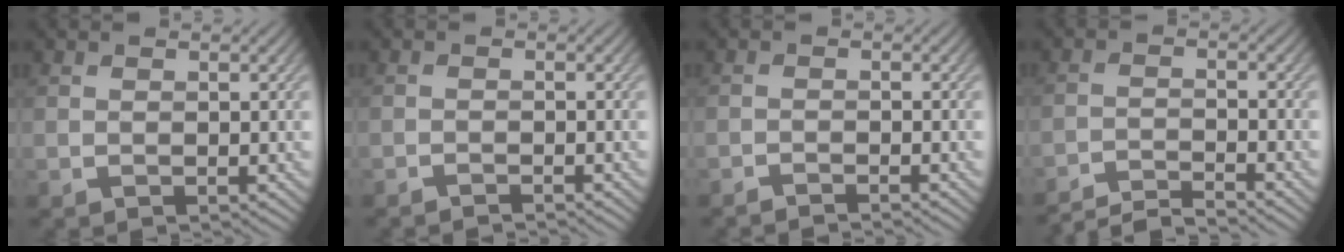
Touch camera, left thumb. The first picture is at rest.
{"total": 1.4, "force": [-1.3, 0.1, 0.3], "torque": [-0.005, -0.001, -0.026]}
{"total": 1.8, "force": [-1.7, 0.1, 0.6], "torque": [-0.011, -0.002, -0.035]}
{"total": 5.7, "force": [-5.3, 0.6, 2.0], "torque": [-0.035, 0.009, -0.102]}